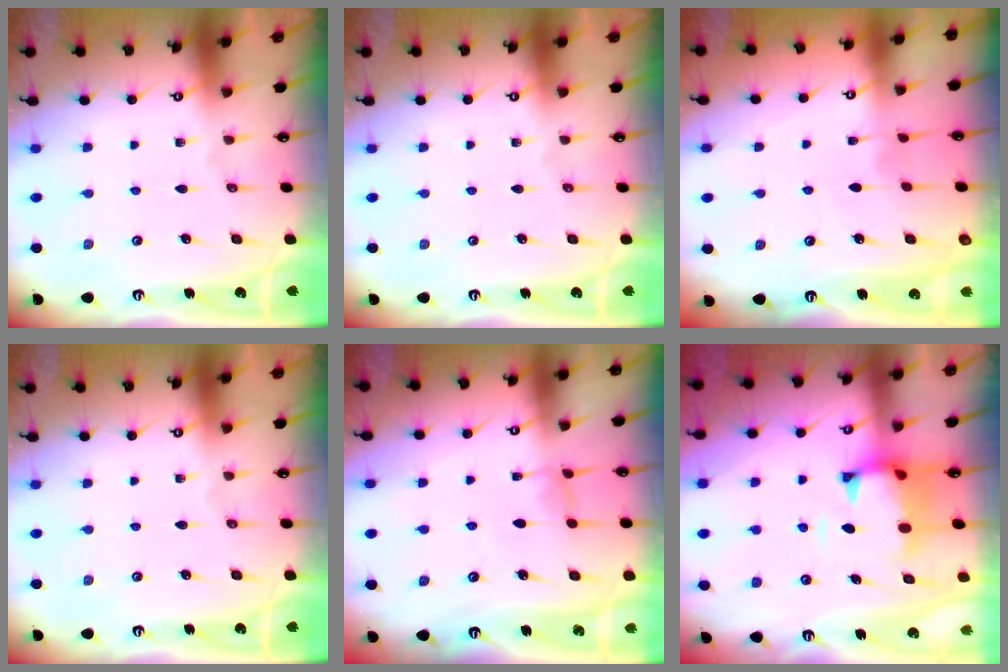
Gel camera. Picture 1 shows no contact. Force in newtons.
{"total": 0.0}
{"total": 2.3, "press": 2.3, "slide": 0.2}
{"total": 0.0}
{"total": 1.5, "press": 1.5, "slide": 0.4}
{"total": 1.2, "press": 0.3, "slide": 1.1}